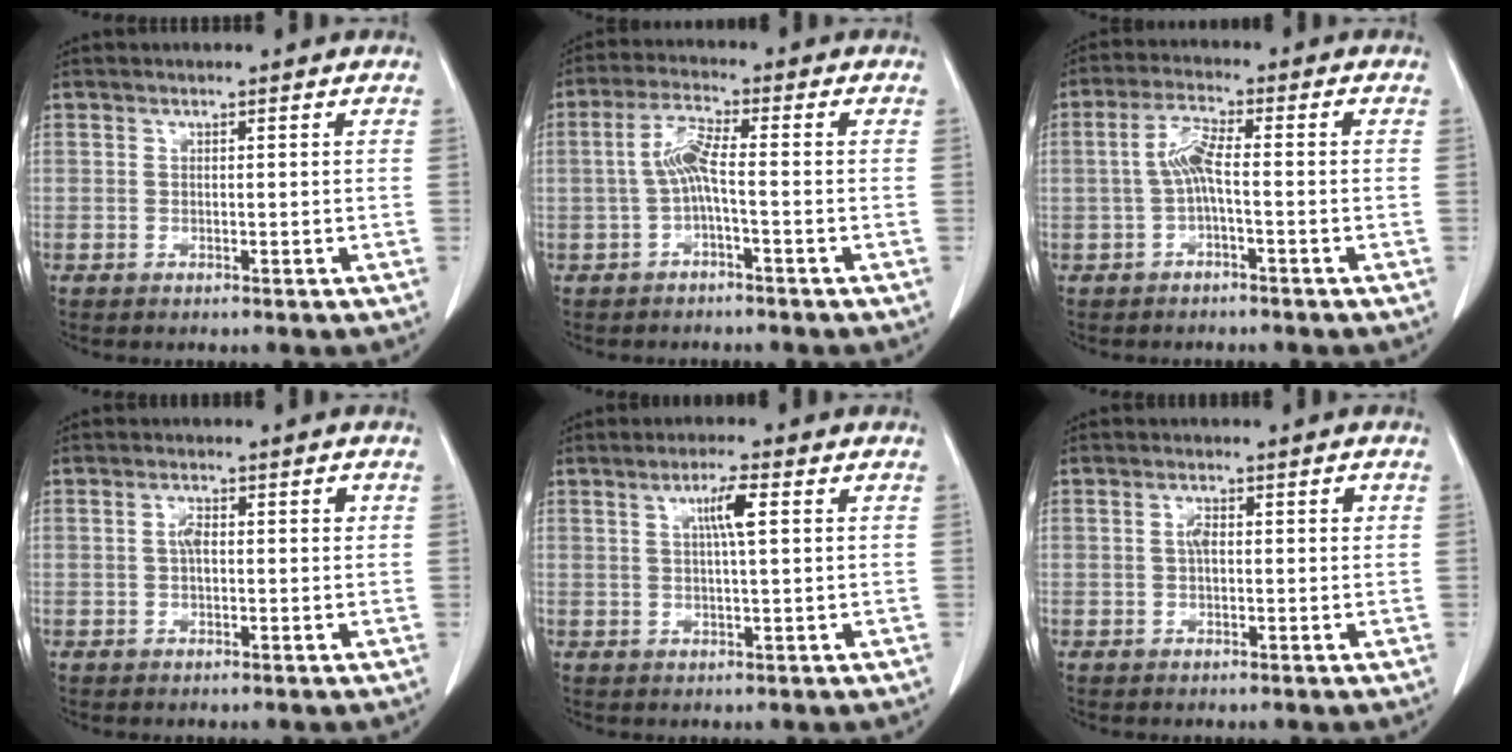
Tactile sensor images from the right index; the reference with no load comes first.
{"total": 4.9, "force": [-0.9, 0.4, 4.8], "torque": [-0.099, 0.010, -0.018]}
{"total": 4.7, "force": [-0.7, 0.7, 4.6], "torque": [-0.095, 0.012, -0.014]}
{"total": 3.0, "force": [0.4, 1.3, 2.7], "torque": [-0.049, 0.016, 0.007]}
{"total": 4.2, "force": [1.3, 0.0, 4.0], "torque": [-0.071, 0.002, 0.021]}
{"total": 2.8, "force": [0.4, 1.2, 2.5], "torque": [-0.046, 0.015, 0.007]}